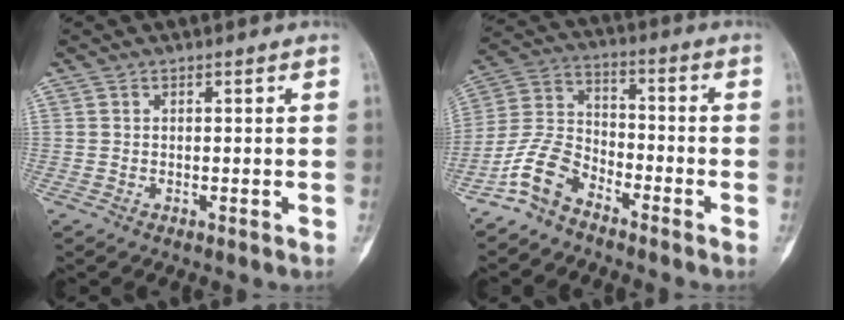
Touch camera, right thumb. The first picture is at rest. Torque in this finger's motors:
{"motor_torque": [0.18, 0.29, 0.20, -0.04, 0.07]}